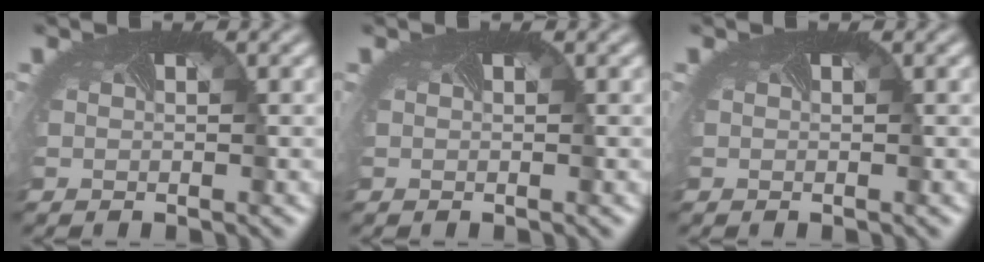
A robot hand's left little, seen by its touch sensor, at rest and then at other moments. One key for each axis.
{"total": 0.0}
{"total": 0.0}